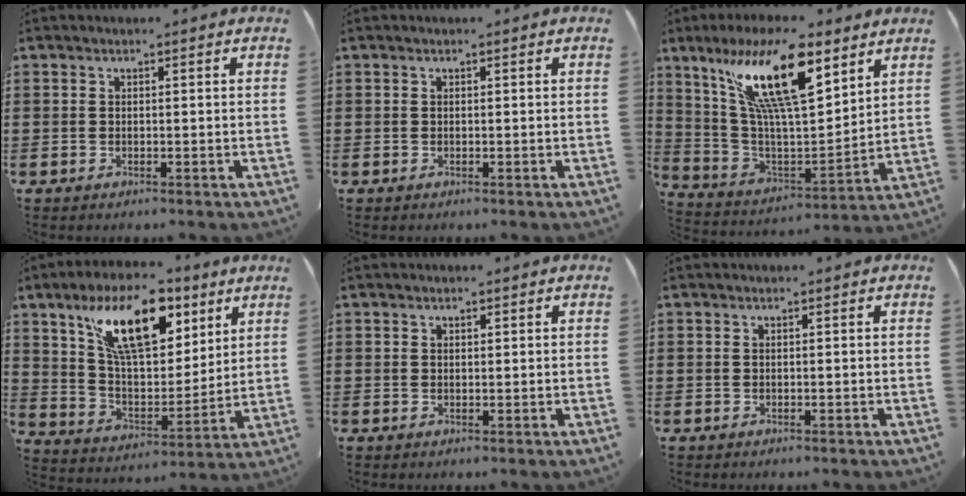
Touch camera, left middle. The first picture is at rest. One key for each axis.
{"total": 0.0}
{"total": 15.6, "fx": 9.6, "fy": 4.0, "fz": 11.6, "tx": -0.251, "ty": -0.034, "tz": 0.162}
{"total": 14.7, "fx": 8.1, "fy": 6.5, "fz": 10.4, "tx": -0.198, "ty": -0.008, "tz": 0.143}
{"total": 0.7, "fx": 0.5, "fy": 0.3, "fz": 0.3, "tx": -0.008, "ty": 0.000, "tz": 0.011}
{"total": 0.0}